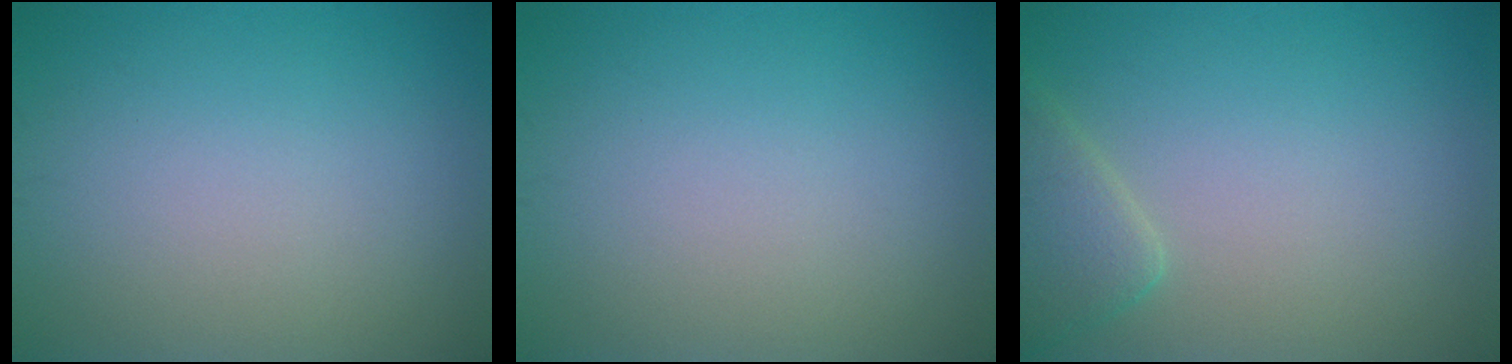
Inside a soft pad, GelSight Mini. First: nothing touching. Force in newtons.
{"total": 0.0}
{"total": 2.8, "press": 2.8, "slide": 0.2}